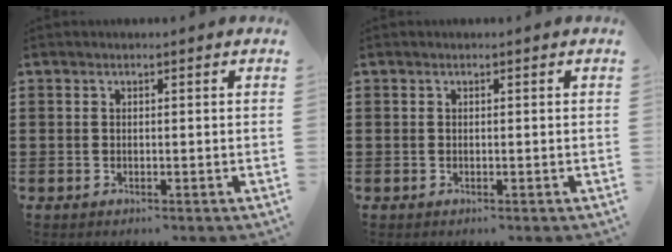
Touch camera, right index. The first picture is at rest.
{"total": 0.0}